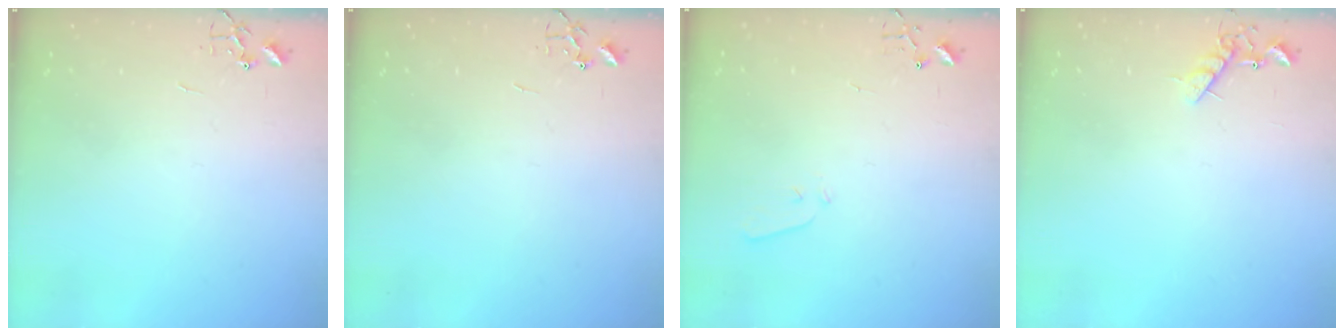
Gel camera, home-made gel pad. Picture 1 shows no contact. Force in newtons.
{"total": 0.0}
{"total": 3.6, "press": 3.5, "slide": 0.6}
{"total": 6.3, "press": 6.2, "slide": 0.9}